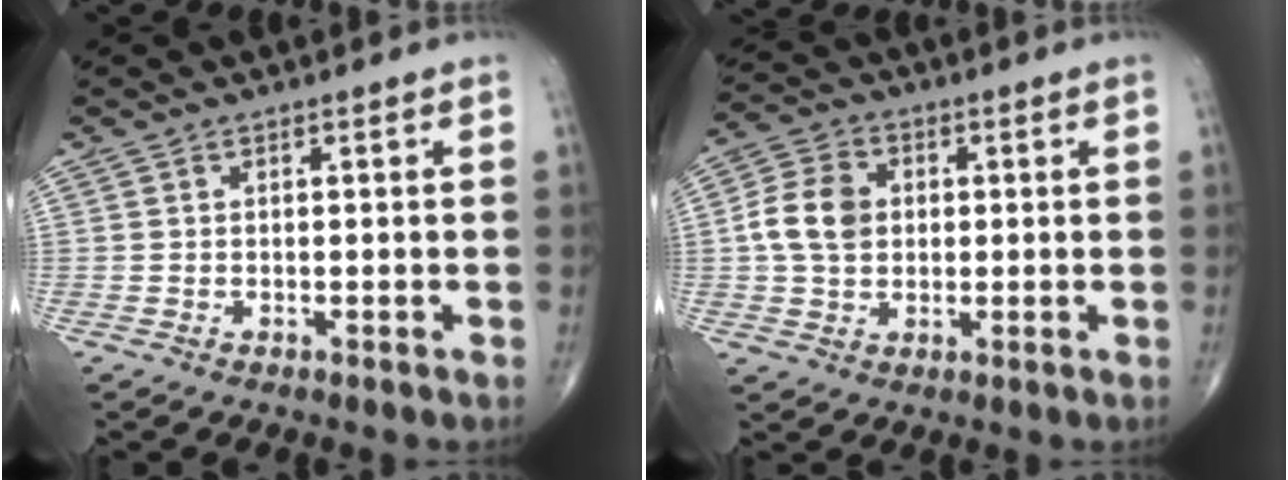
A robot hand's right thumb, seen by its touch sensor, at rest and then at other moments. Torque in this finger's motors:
{"motor_torque": [0.02, 0.02, 0.15, -0.15, 0.07]}